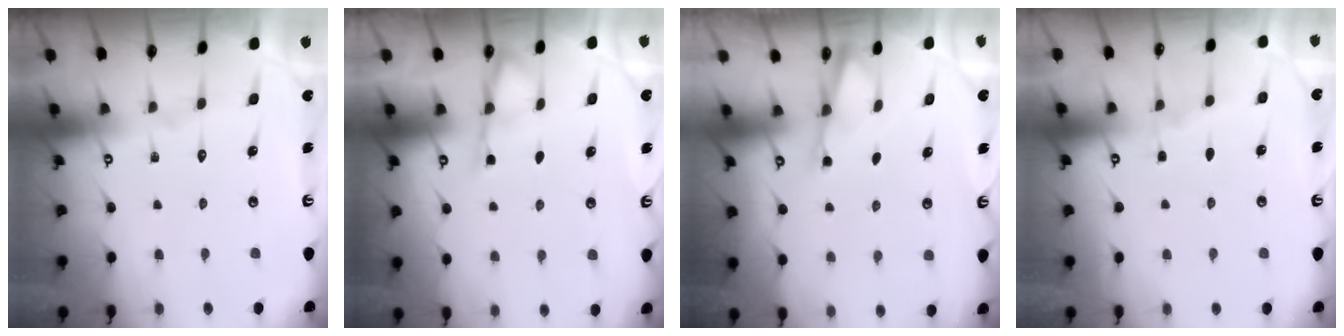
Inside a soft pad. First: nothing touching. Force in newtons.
{"total": 4.2, "press": 4.2, "slide": 0.6}
{"total": 1.2, "press": 1.2, "slide": 0.3}
{"total": 1.6, "press": 1.6, "slide": 0.3}